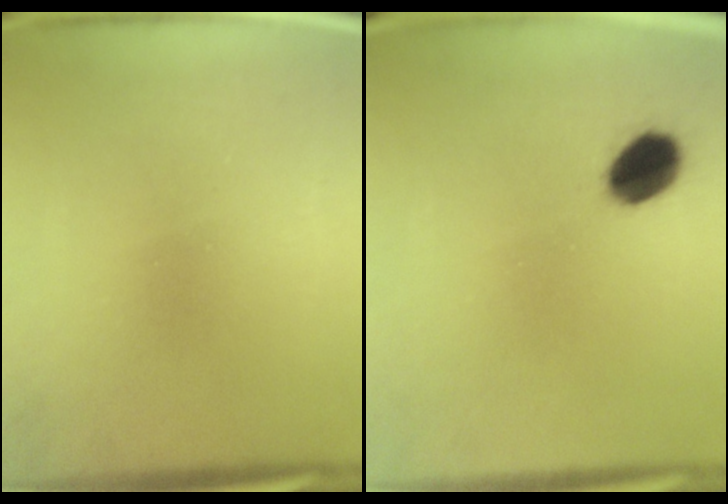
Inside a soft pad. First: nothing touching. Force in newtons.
{"total": 7.0}